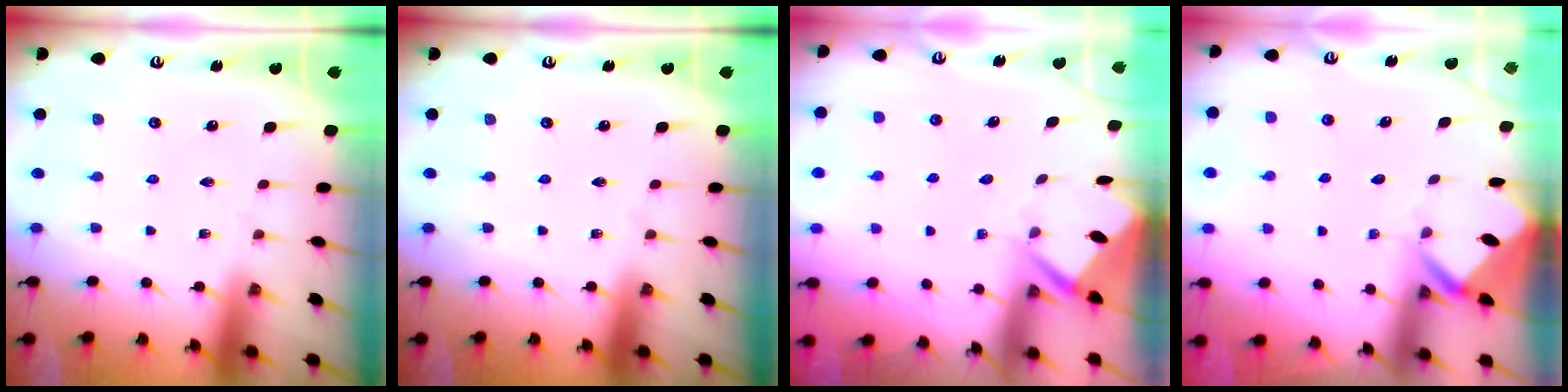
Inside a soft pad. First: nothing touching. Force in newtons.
{"total": 0.0}
{"total": 3.5, "press": 3.5, "slide": 0.3}
{"total": 3.7, "press": 3.6, "slide": 0.3}